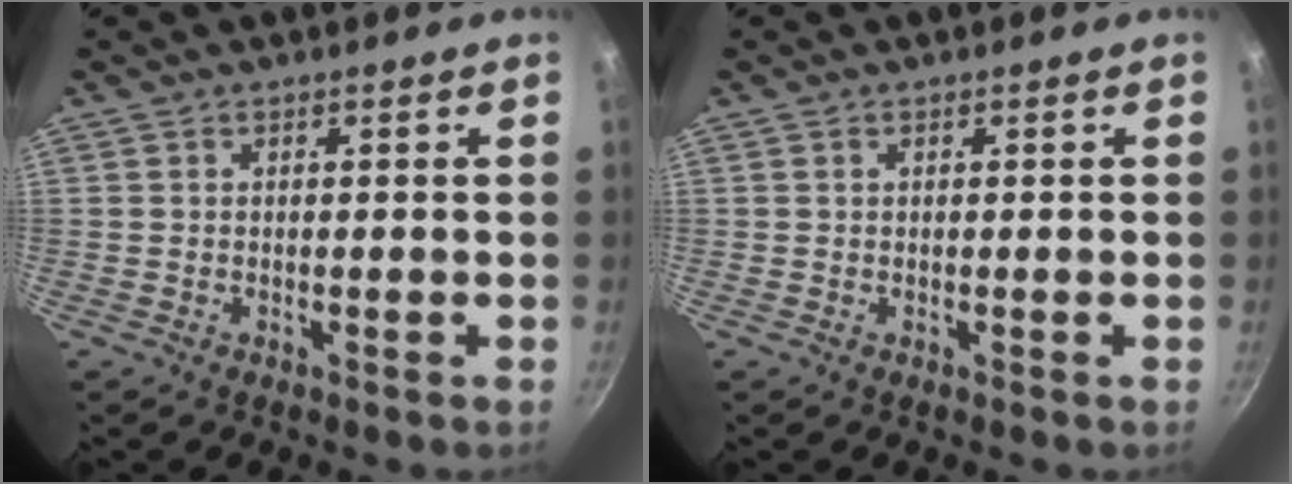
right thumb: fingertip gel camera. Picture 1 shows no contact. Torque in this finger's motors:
{"motor_torque": [-0.08, -0.22, -0.27, -0.14, 0.04]}